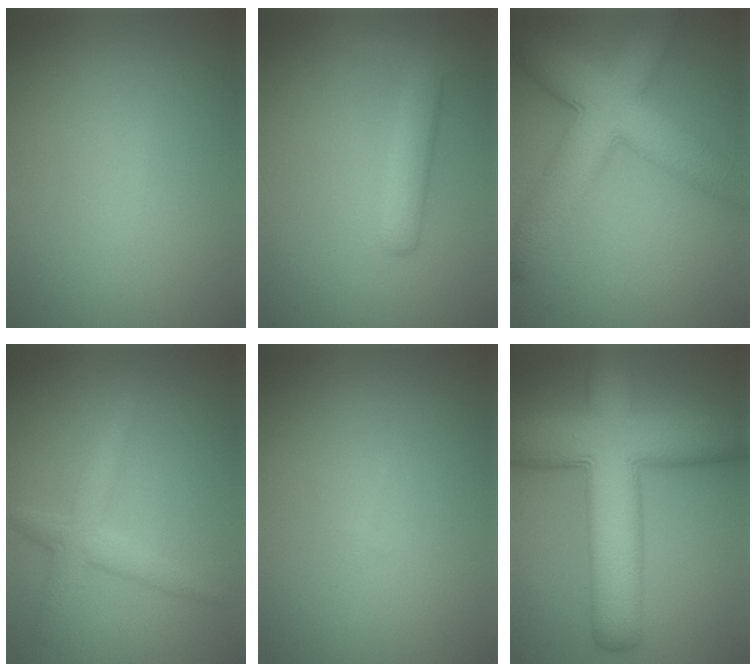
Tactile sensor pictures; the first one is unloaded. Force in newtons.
{"total": 2.8, "press": 2.8, "slide": 0.1}
{"total": 8.8, "press": 8.8, "slide": 0.1}
{"total": 2.8, "press": 2.8, "slide": 0.1}
{"total": 0.0}
{"total": 11.8, "press": 11.8, "slide": 0.4}